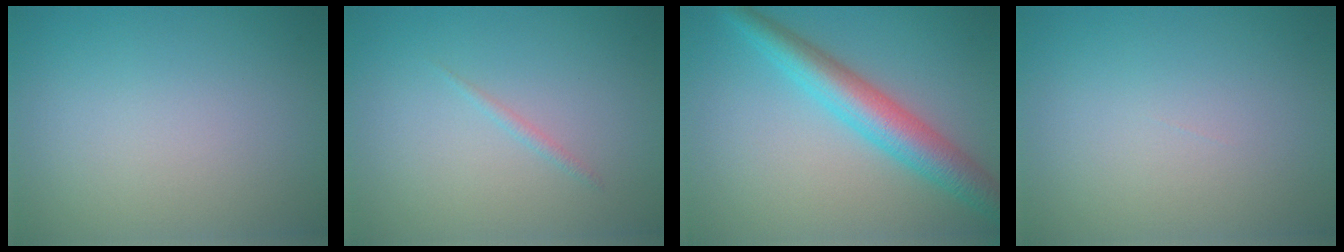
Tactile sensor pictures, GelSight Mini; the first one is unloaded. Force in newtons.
{"total": 0.6, "press": 0.6, "slide": 0.0}
{"total": 5.5, "press": 5.5, "slide": 0.1}
{"total": 0.0}